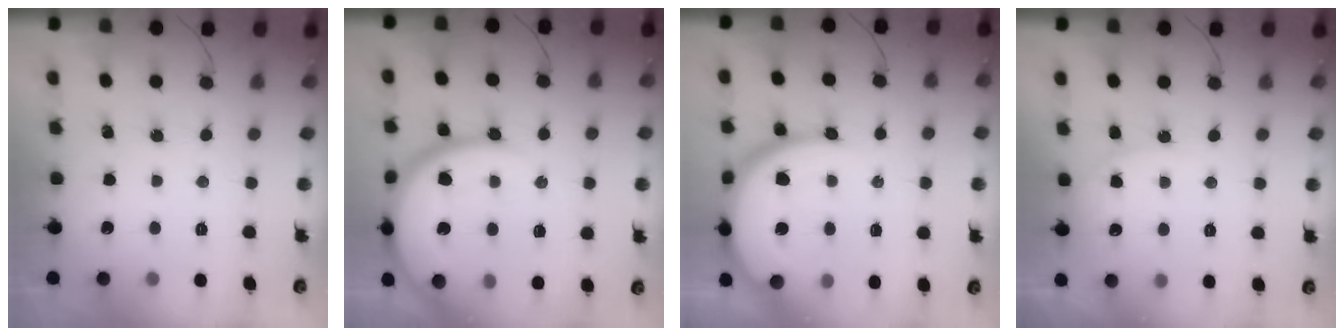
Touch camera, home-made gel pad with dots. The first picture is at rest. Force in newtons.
{"total": 19.5, "press": 19.4, "slide": 2.0}
{"total": 15.6, "press": 15.5, "slide": 1.6}
{"total": 6.6, "press": 6.6, "slide": 0.4}